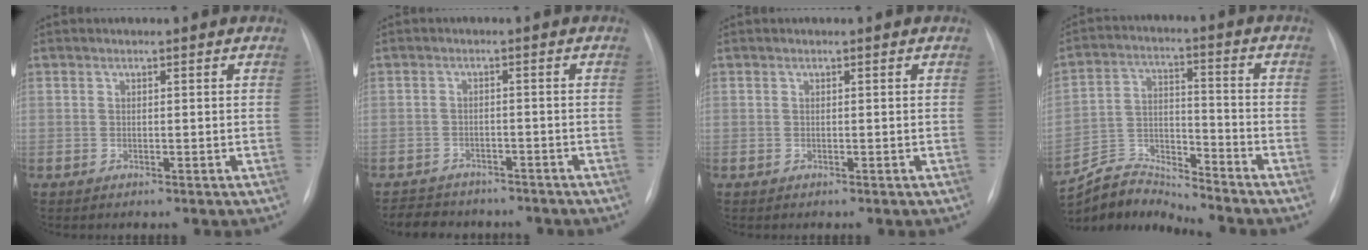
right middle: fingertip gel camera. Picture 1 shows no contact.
{"total": 8.4, "force": [-7.3, 3.5, 2.0], "torque": [-0.035, 0.003, -0.096]}
{"total": 0.0}
{"total": 9.7, "force": [-9.6, -0.4, -0.9], "torque": [0.011, 0.035, -0.184]}